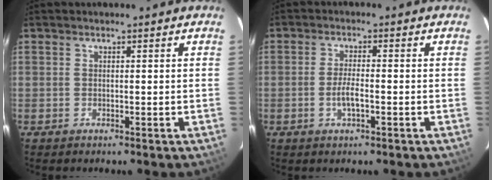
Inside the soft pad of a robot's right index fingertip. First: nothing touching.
{"total": 3.6, "force": [-1.3, 0.8, 3.3], "torque": [-0.067, -0.001, -0.024]}